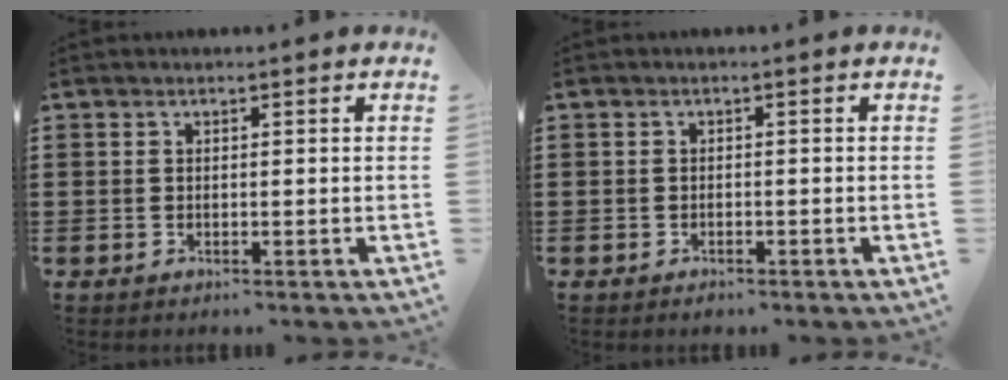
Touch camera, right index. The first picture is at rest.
{"total": 0.6, "force": [-0.6, 0.0, 0.2], "torque": [-0.007, -0.005, -0.010]}